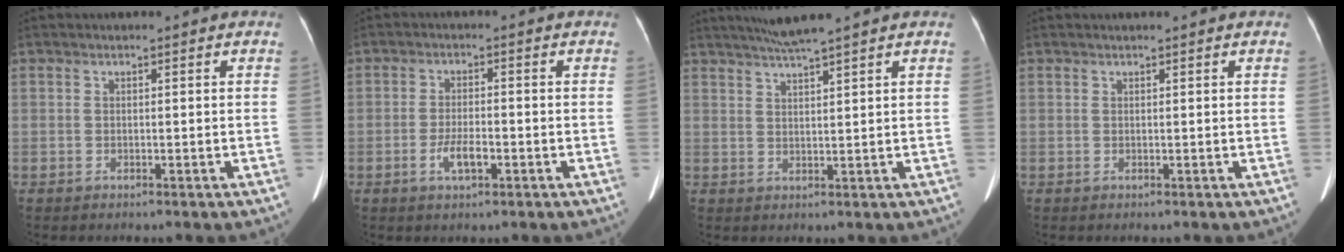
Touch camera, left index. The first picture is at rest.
{"total": 3.8, "force": [-1.6, 1.2, 3.2], "torque": [-0.067, 0.000, -0.028]}
{"total": 4.7, "force": [4.0, -1.2, 2.1], "torque": [-0.039, 0.010, 0.077]}
{"total": 0.7, "force": [0.6, -0.1, 0.3], "torque": [-0.006, 0.013, 0.013]}